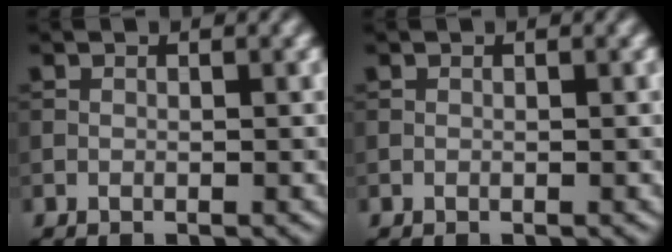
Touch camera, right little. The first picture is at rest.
{"total": 0.0}